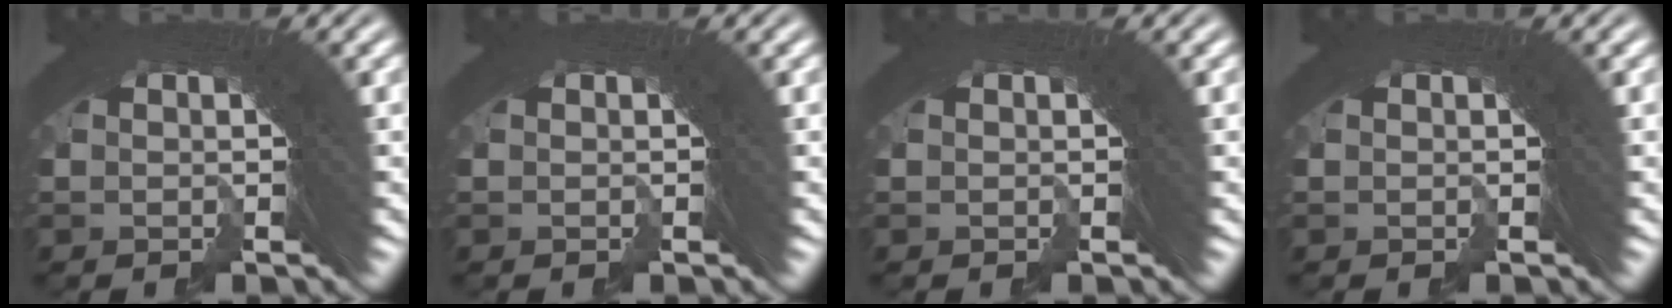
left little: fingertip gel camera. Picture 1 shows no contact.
{"total": 0.0}
{"total": 0.0}
{"total": 0.0}